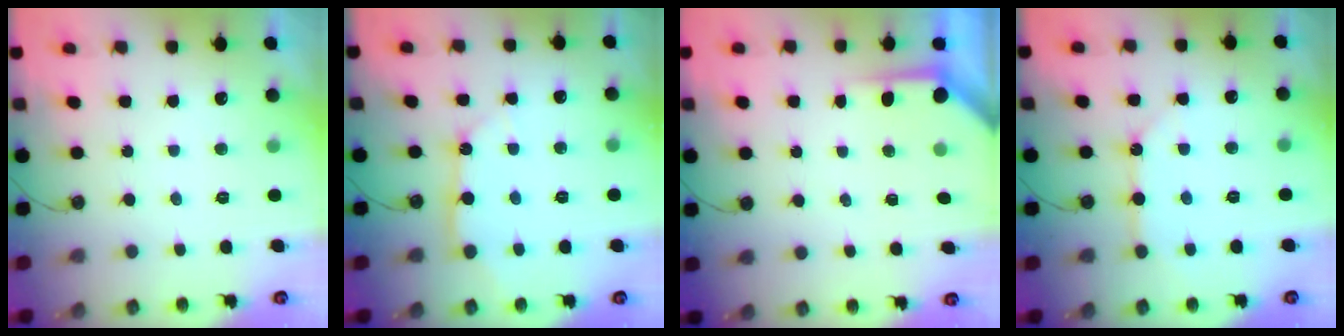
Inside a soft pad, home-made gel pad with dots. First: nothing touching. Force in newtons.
{"total": 7.5, "press": 7.5, "slide": 0.9}
{"total": 3.5, "press": 3.5, "slide": 0.3}
{"total": 9.0, "press": 9.0, "slide": 0.9}